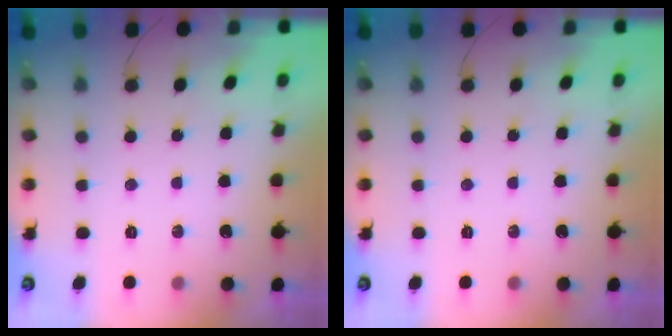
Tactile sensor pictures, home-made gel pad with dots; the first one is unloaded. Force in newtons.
{"total": 0.0}